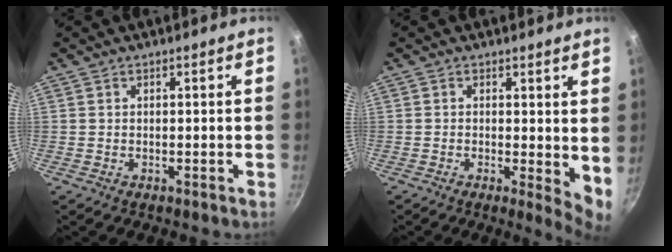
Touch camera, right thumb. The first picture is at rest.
{"total": 5.4, "force": [0.5, 1.9, 5.0], "torque": [-0.067, -0.014, 0.005]}